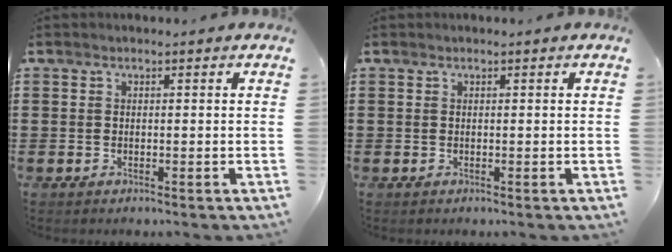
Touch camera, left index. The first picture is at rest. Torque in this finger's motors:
{"motor_torque": [1.01, -1.11, 0.37, 0.11]}